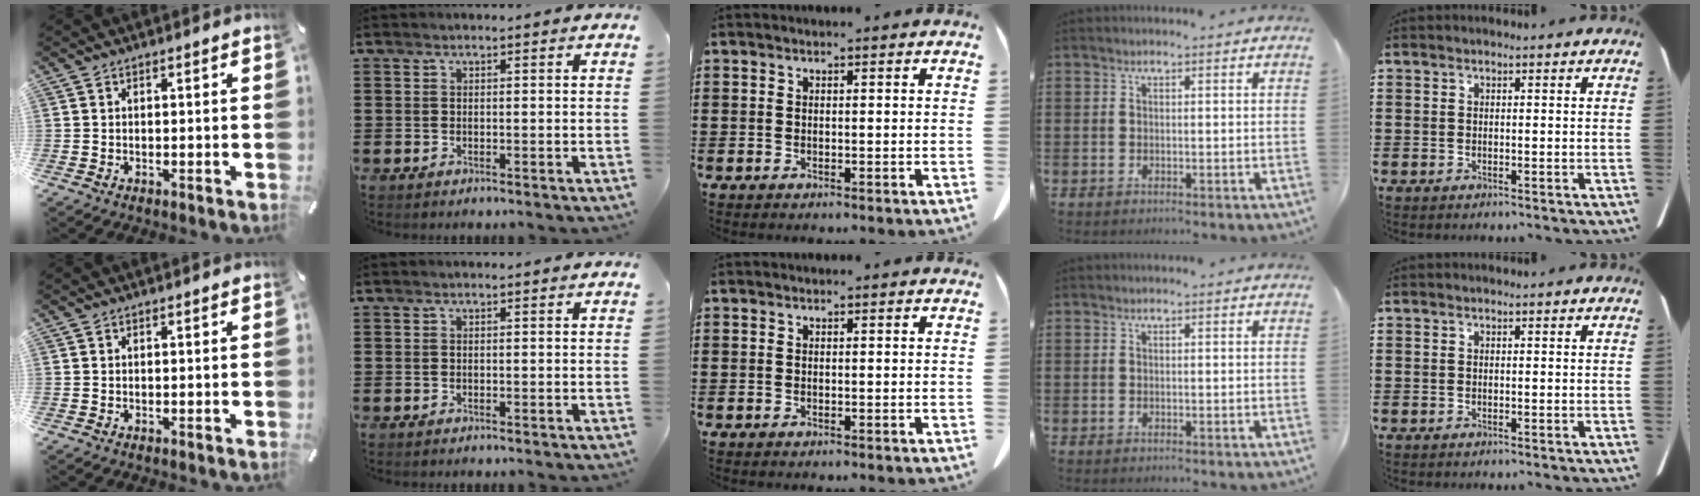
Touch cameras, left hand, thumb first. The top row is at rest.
{}